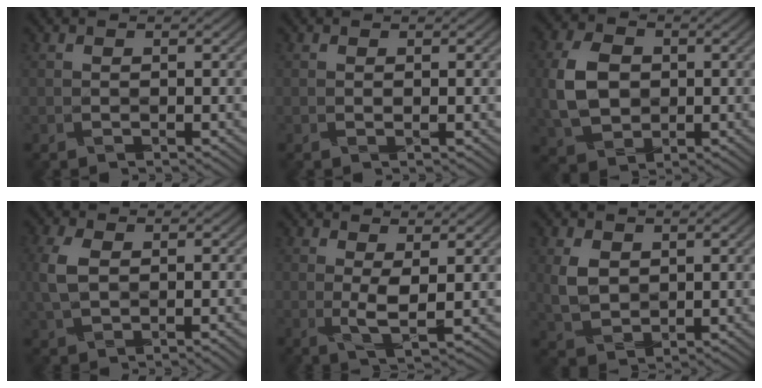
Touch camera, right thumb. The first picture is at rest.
{"total": 0.0}
{"total": 8.4, "force": [-0.1, 6.3, 5.6], "torque": [-0.143, 0.001, -0.011]}
{"total": 5.3, "force": [-0.3, 3.3, 4.2], "torque": [-0.109, 0.000, -0.009]}
{"total": 3.3, "force": [0.5, 0.7, 3.2], "torque": [-0.070, -0.004, 0.005]}
{"total": 4.6, "force": [1.1, 3.4, 3.0], "torque": [-0.073, -0.001, 0.023]}